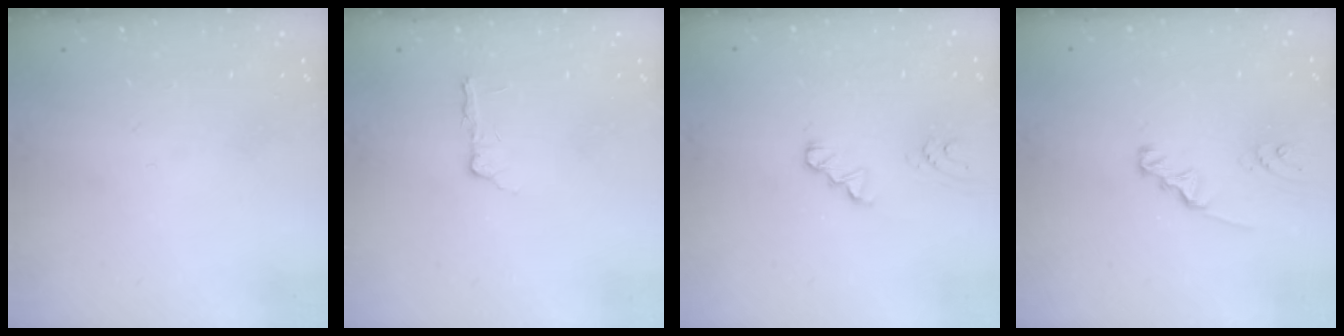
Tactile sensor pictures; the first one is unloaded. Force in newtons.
{"total": 2.2, "press": 2.1, "slide": 0.4}
{"total": 1.2, "press": 1.2, "slide": 0.2}
{"total": 2.3, "press": 2.3, "slide": 0.1}